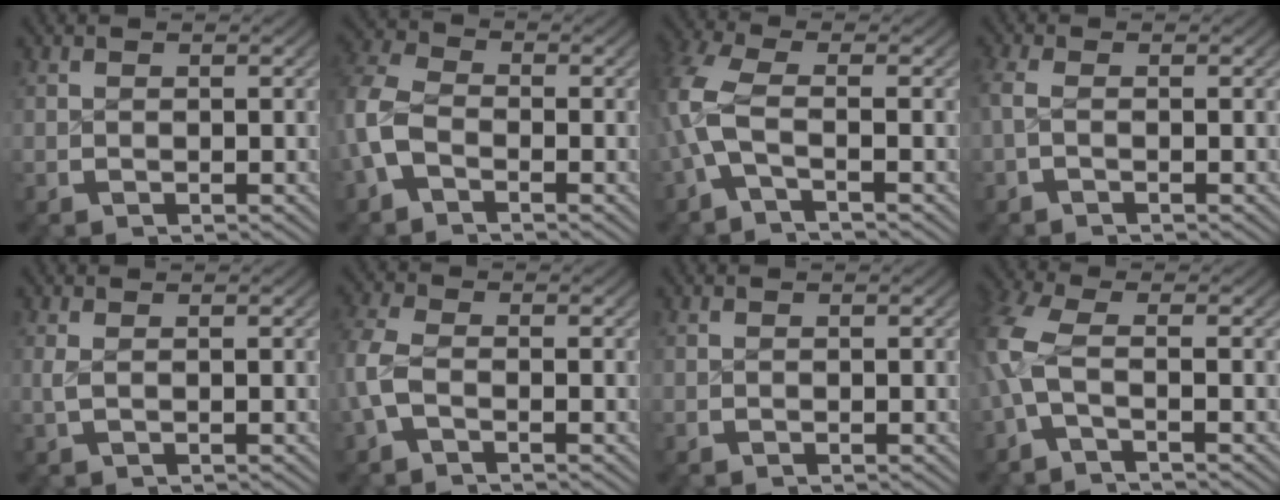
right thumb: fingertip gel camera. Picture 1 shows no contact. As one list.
[{"total": 5.3, "force": [-0.7, 4.2, 3.1], "torque": [-0.082, -0.015, -0.015]}, {"total": 5.4, "force": [-0.6, 3.0, 4.4], "torque": [-0.132, -0.015, -0.007]}, {"total": 1.7, "force": [-0.4, 0.7, 1.4], "torque": [-0.042, -0.004, -0.006]}, {"total": 1.1, "force": [0.2, 0.4, 1.0], "torque": [-0.032, -0.005, 0.009]}, {"total": 4.1, "force": [-0.6, 3.0, 2.7], "torque": [-0.085, -0.010, -0.010]}, {"total": 0.0}, {"total": 4.3, "force": [-0.5, 2.2, 3.6], "torque": [-0.112, -0.013, -0.005]}]